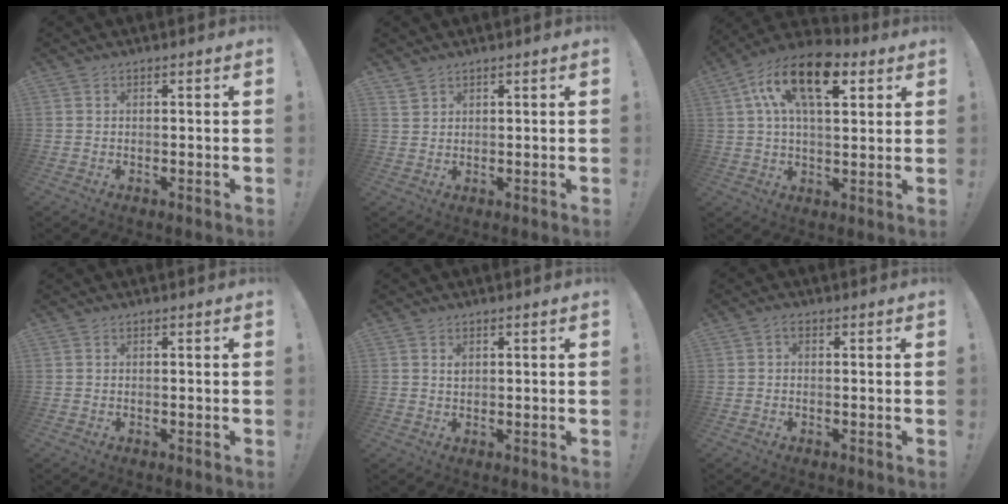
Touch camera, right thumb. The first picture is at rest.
{"total": 2.2, "force": [2.0, 0.8, 0.4], "torque": [-0.005, -0.015, 0.040]}
{"total": 16.8, "force": [7.0, 8.5, 12.6], "torque": [-0.207, -0.006, 0.124]}
{"total": 0.0}
{"total": 1.2, "force": [0.7, 0.8, 0.6], "torque": [-0.003, -0.003, 0.012]}
{"total": 1.0, "force": [0.0, 0.5, 0.9], "torque": [-0.019, 0.003, -0.001]}